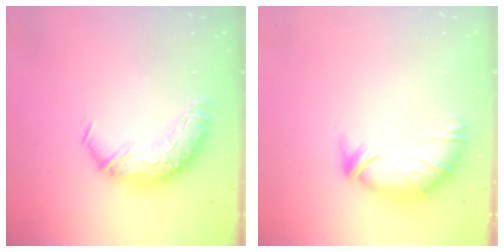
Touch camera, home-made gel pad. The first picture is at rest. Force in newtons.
{"total": 3.5, "press": 3.2, "slide": 1.3}